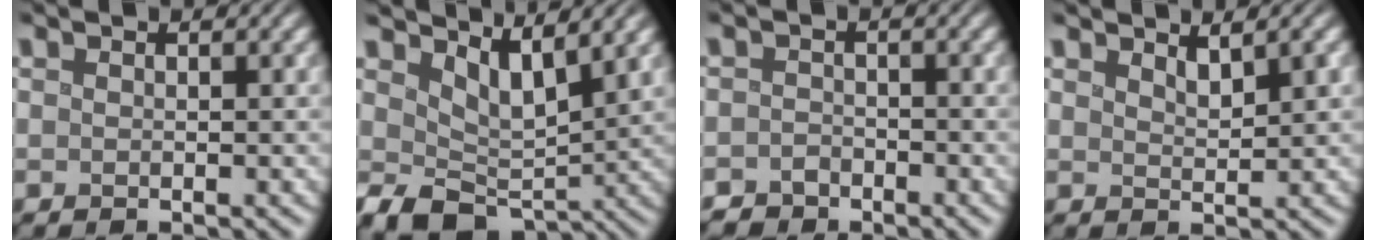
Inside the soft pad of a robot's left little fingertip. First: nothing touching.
{"total": 3.0, "force": [1.0, 1.7, 2.2], "torque": [-0.048, -0.017, 0.025]}
{"total": 2.1, "force": [-1.7, 1.3, 0.0], "torque": [0.024, 0.007, -0.034]}
{"total": 1.3, "force": [1.0, 0.2, 0.8], "torque": [-0.015, -0.002, 0.022]}